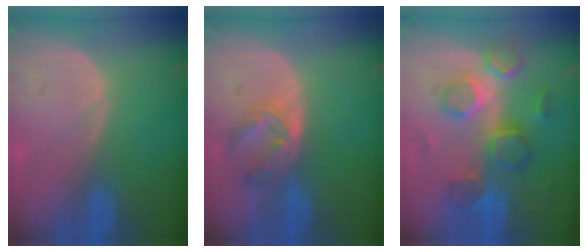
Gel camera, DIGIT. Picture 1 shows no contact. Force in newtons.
{"total": 5.5, "press": 4.9, "slide": 2.6}
{"total": 8.4, "press": 8.2, "slide": 1.9}